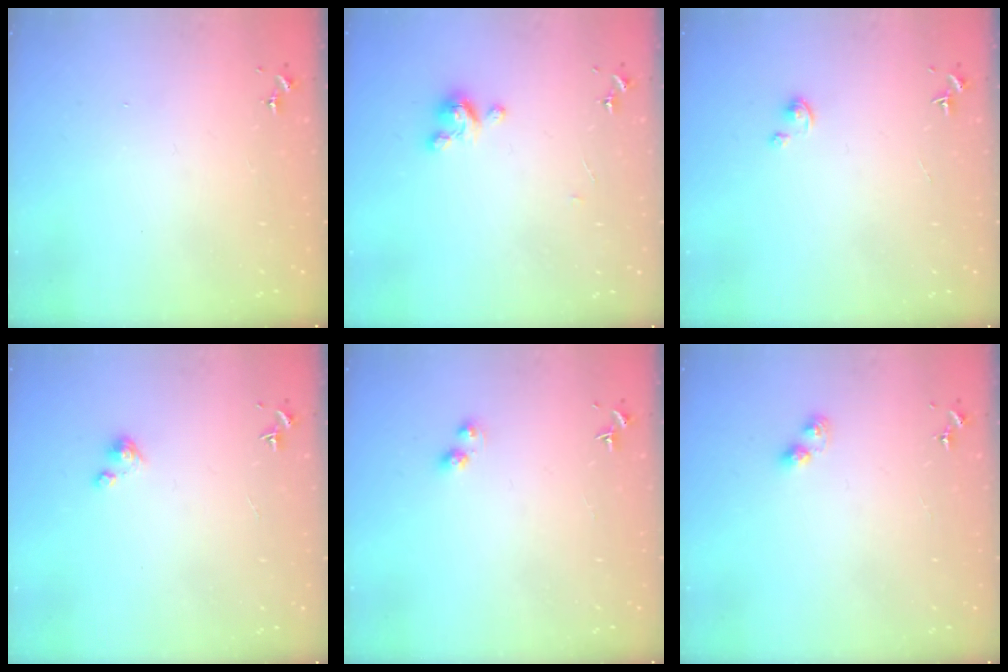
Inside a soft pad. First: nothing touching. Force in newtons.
{"total": 5.1, "press": 5.0, "slide": 0.3}
{"total": 2.4, "press": 2.4, "slide": 0.3}
{"total": 3.1, "press": 3.1, "slide": 0.3}
{"total": 3.6, "press": 3.5, "slide": 0.5}
{"total": 2.8, "press": 2.7, "slide": 0.4}